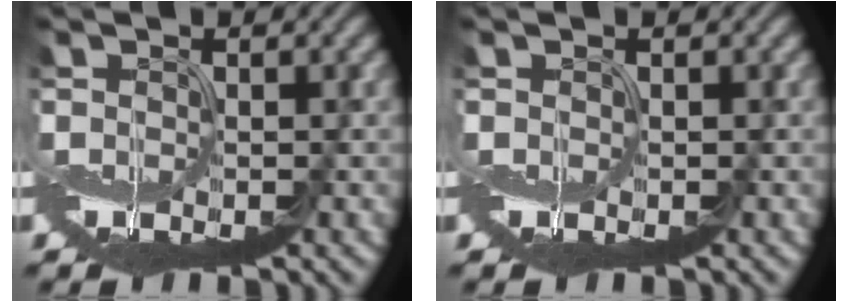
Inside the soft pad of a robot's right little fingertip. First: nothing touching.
{"total": 0.0}